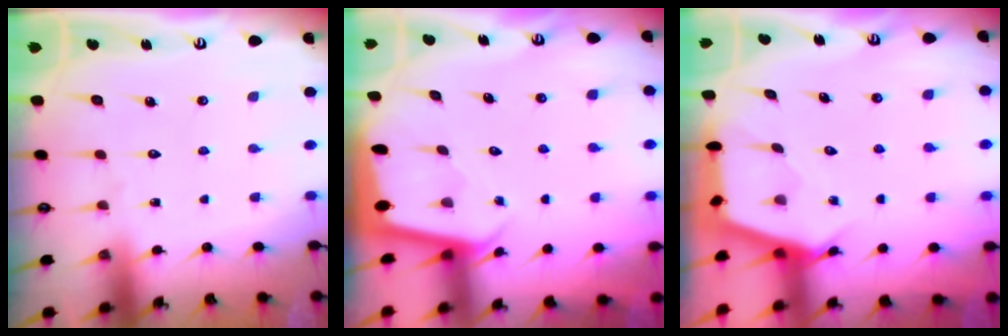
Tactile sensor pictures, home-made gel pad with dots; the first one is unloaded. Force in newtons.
{"total": 1.8, "press": 1.8, "slide": 0.1}
{"total": 2.7, "press": 2.7, "slide": 0.3}